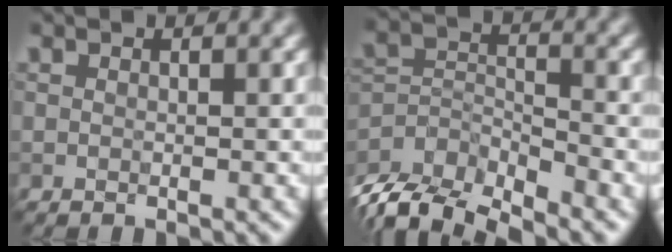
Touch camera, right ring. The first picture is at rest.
{"total": 7.5, "force": [-6.8, 1.9, 2.8], "torque": [-0.053, -0.013, -0.114]}